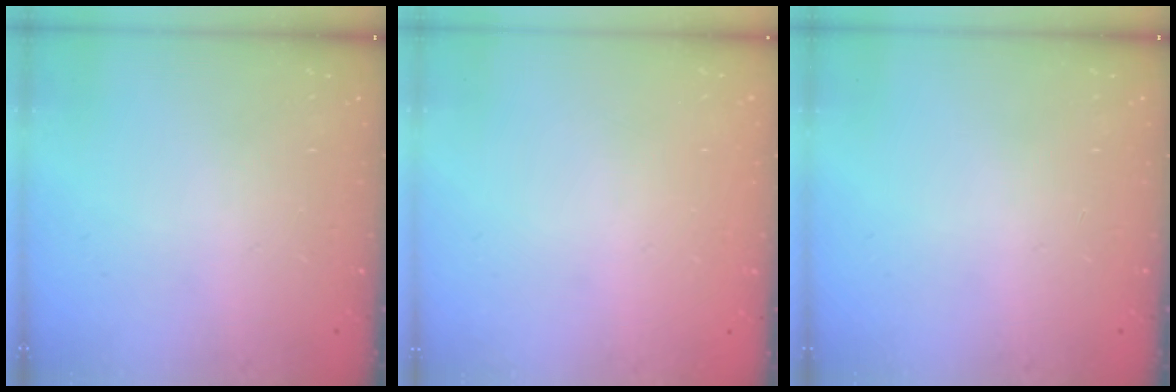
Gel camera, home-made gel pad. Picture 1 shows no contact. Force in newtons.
{"total": 0.0}
{"total": 0.0}